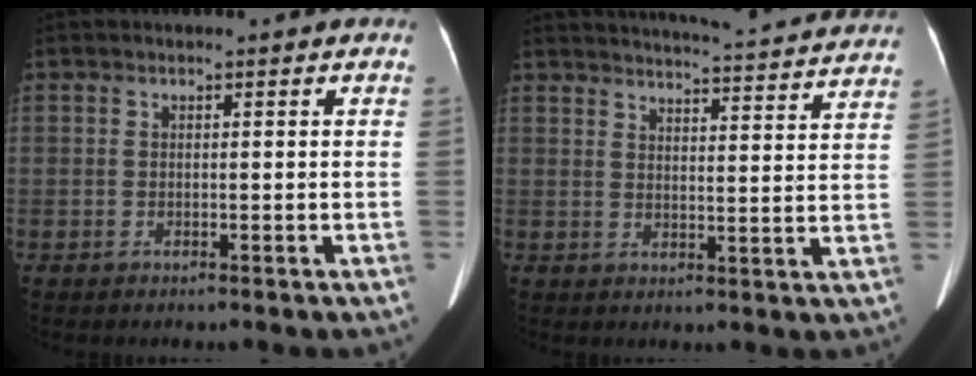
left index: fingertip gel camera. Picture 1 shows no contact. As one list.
[{"total": 24.5, "force": [23.3, 1.5, 7.4], "torque": [-0.111, -0.037, 0.278]}]